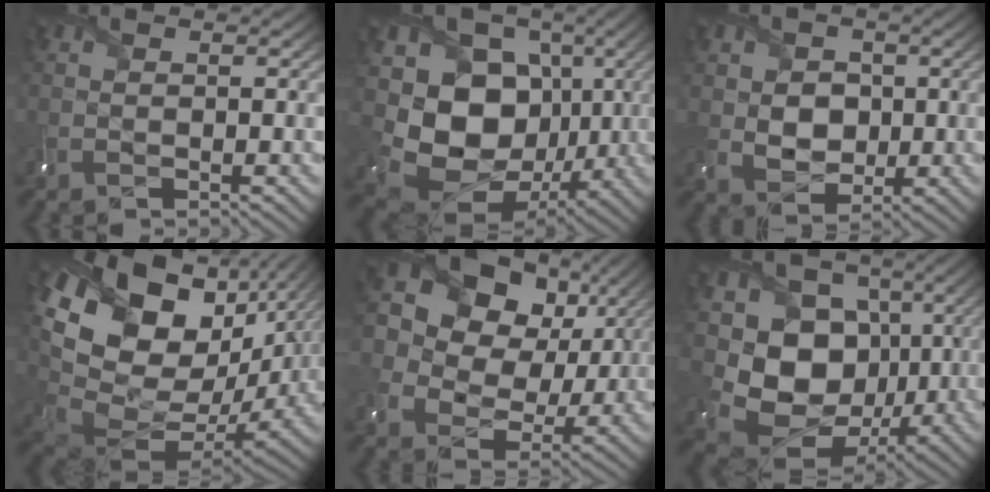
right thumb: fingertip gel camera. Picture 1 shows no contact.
{"total": 15.2, "force": [-0.7, 12.6, 8.4], "torque": [-0.182, -0.030, -0.009]}
{"total": 5.4, "force": [0.3, 4.5, 3.0], "torque": [-0.076, -0.008, 0.007]}
{"total": 19.3, "force": [5.9, 12.7, 13.2], "torque": [-0.271, -0.029, 0.145]}
{"total": 18.5, "force": [6.9, 14.3, 9.4], "torque": [-0.253, 0.063, 0.138]}
{"total": 13.6, "force": [0.0, 11.6, 7.2], "torque": [-0.162, -0.028, -0.001]}